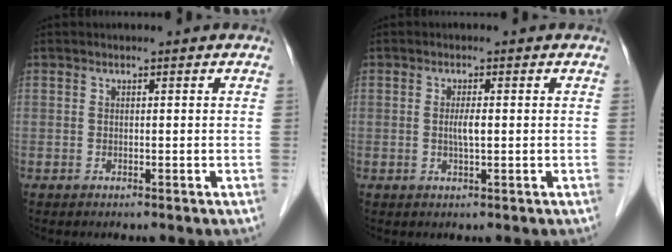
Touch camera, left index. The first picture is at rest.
{"total": 2.0, "force": [-0.1, 0.2, 2.0], "torque": [-0.041, -0.003, -0.002]}